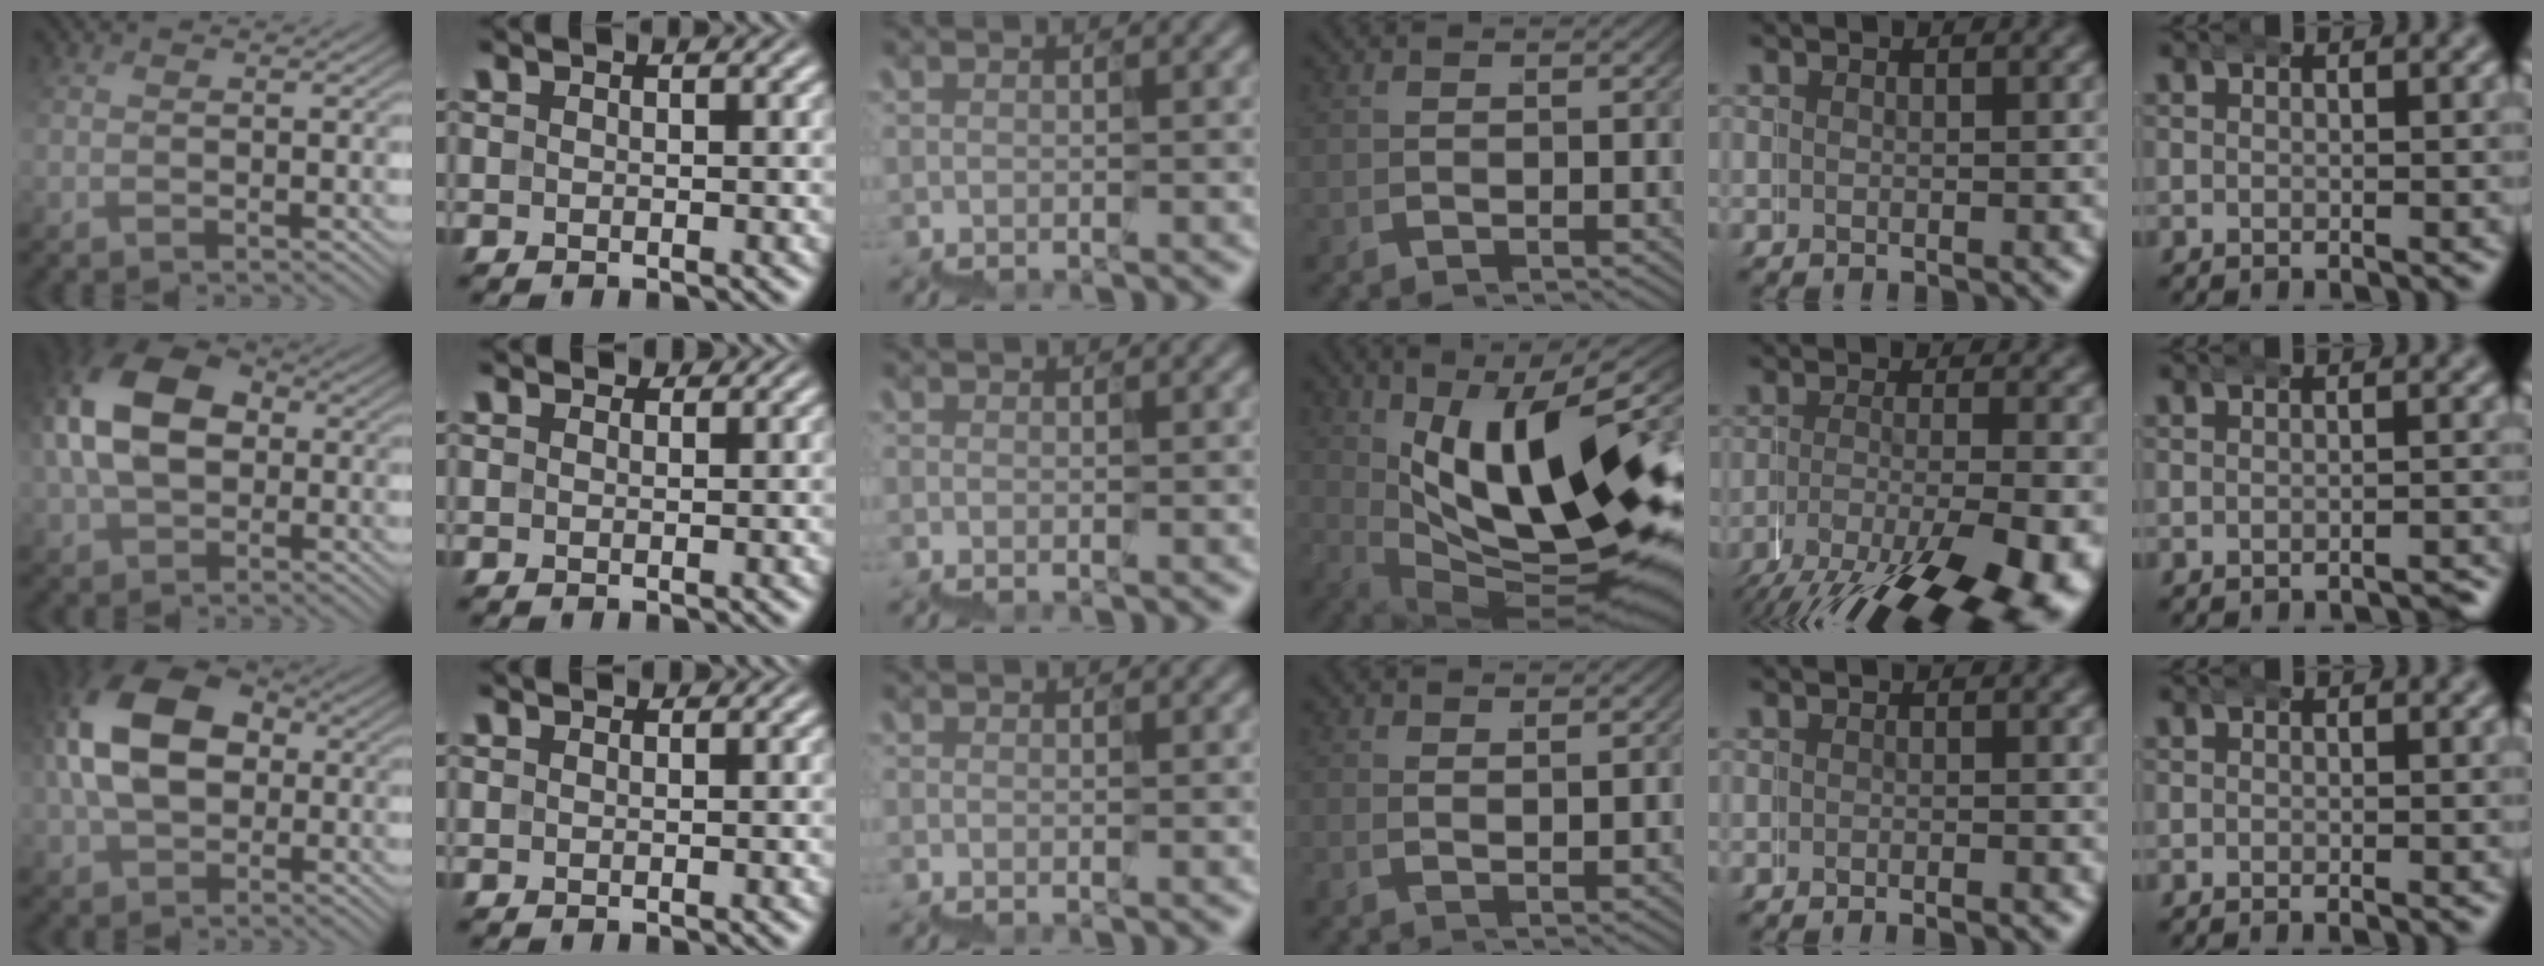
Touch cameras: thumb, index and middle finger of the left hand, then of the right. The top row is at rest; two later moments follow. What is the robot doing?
{"motion": "wrap", "object": "belt"}